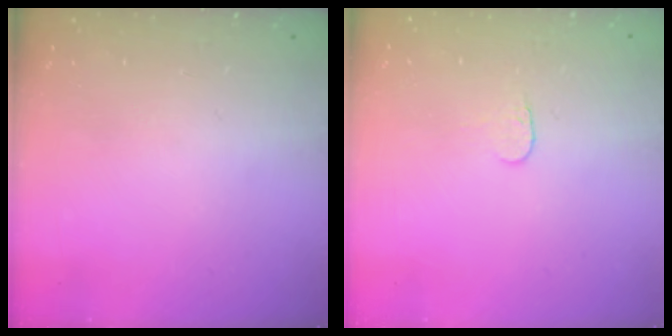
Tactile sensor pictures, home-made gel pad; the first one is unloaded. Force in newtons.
{"total": 3.6, "press": 3.6, "slide": 0.3}